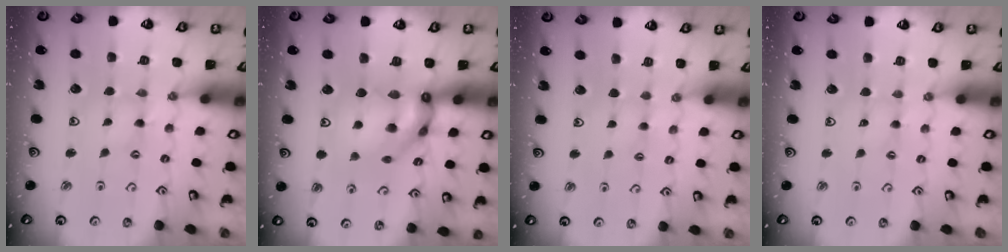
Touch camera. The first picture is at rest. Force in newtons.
{"total": 13.7, "press": 13.6, "slide": 1.5}
{"total": 2.2, "press": 2.2, "slide": 0.5}
{"total": 0.0}